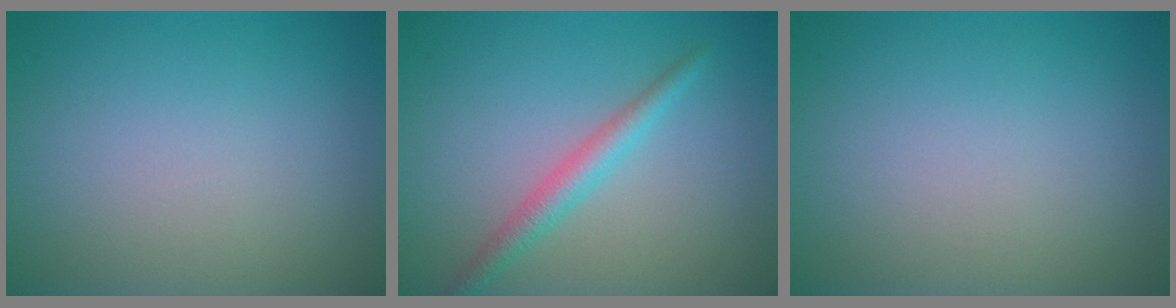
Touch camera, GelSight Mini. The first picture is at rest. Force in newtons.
{"total": 2.5, "press": 2.5, "slide": 0.0}
{"total": 0.0}